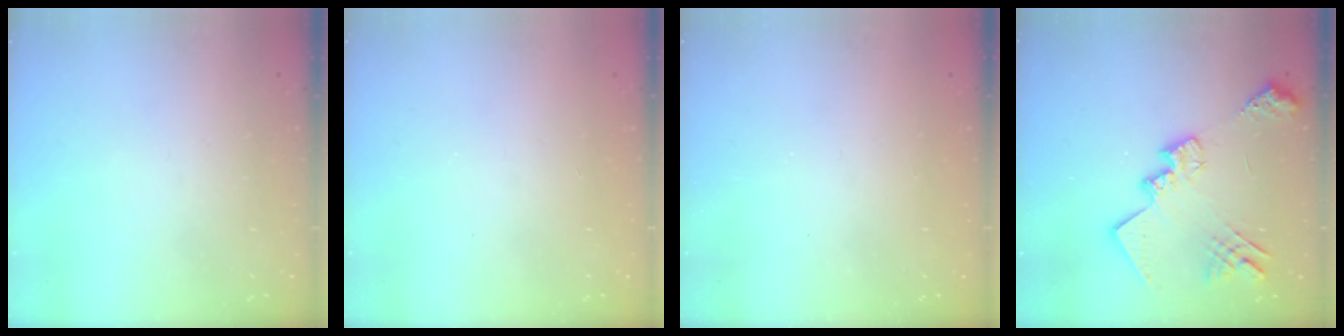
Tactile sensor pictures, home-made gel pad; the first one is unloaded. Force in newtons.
{"total": 0.7, "press": 0.7, "slide": 0.2}
{"total": 0.9, "press": 0.9, "slide": 0.4}
{"total": 17.7, "press": 17.6, "slide": 0.9}